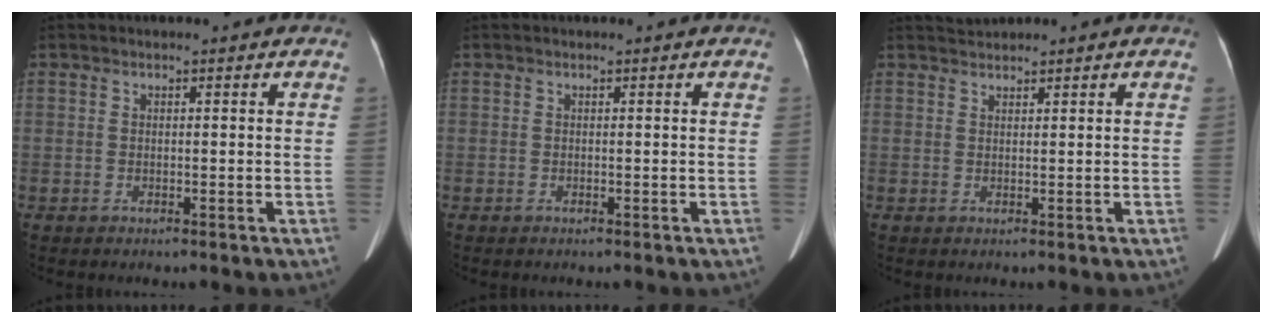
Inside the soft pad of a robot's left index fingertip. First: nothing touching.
{"total": 0.0}
{"total": 1.5, "force": [1.5, 0.0, -0.1], "torque": [-0.003, 0.015, 0.032]}